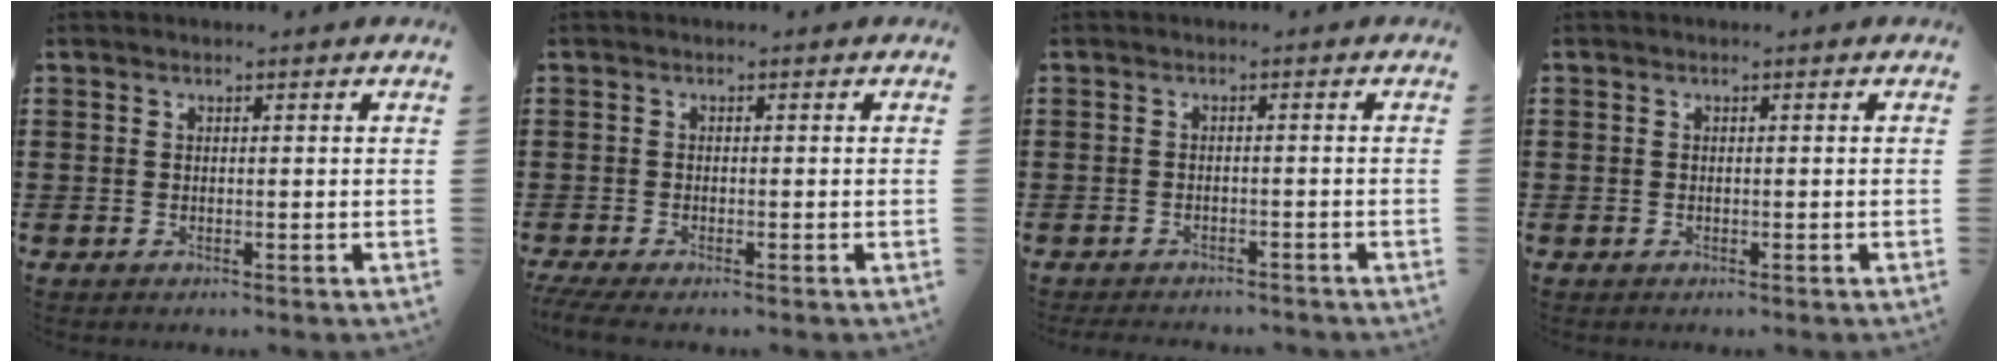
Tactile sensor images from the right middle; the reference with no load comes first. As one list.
[{"total": 1.4, "force": [-1.0, 0.0, 0.9], "torque": [-0.023, -0.007, -0.021]}, {"total": 1.8, "force": [-1.7, 0.1, -0.1], "torque": [-0.004, 0.000, -0.039]}, {"total": 0.6, "force": [-0.1, 0.6, 0.1], "torque": [-0.003, 0.003, -0.003]}]